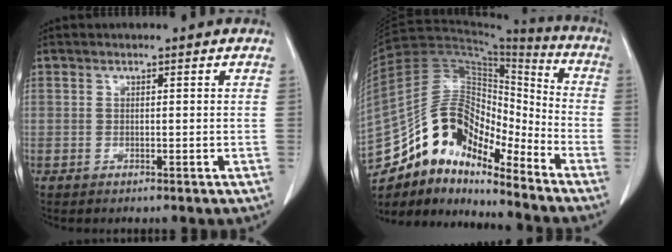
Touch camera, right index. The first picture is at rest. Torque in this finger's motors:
{"motor_torque": [1.04, -1.09, 0.73, 0.16]}